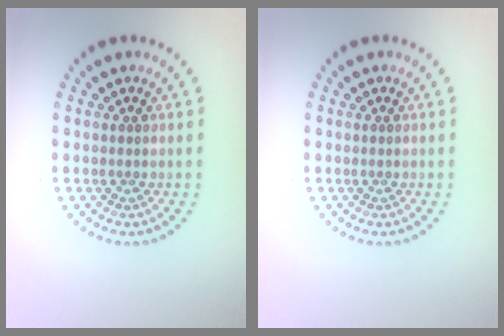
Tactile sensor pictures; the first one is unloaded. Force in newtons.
{"total": 0.0}